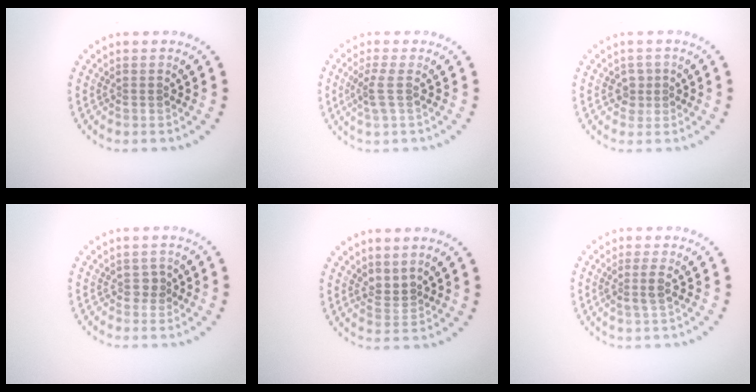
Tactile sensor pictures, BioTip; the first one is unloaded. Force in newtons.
{"total": 1.8, "press": 1.4, "slide": 1.1}
{"total": 1.5, "press": 1.2, "slide": 0.9}
{"total": 1.0, "press": 1.0, "slide": 0.4}
{"total": 1.6, "press": 1.0, "slide": 1.2}
{"total": 1.6, "press": 1.4, "slide": 0.9}